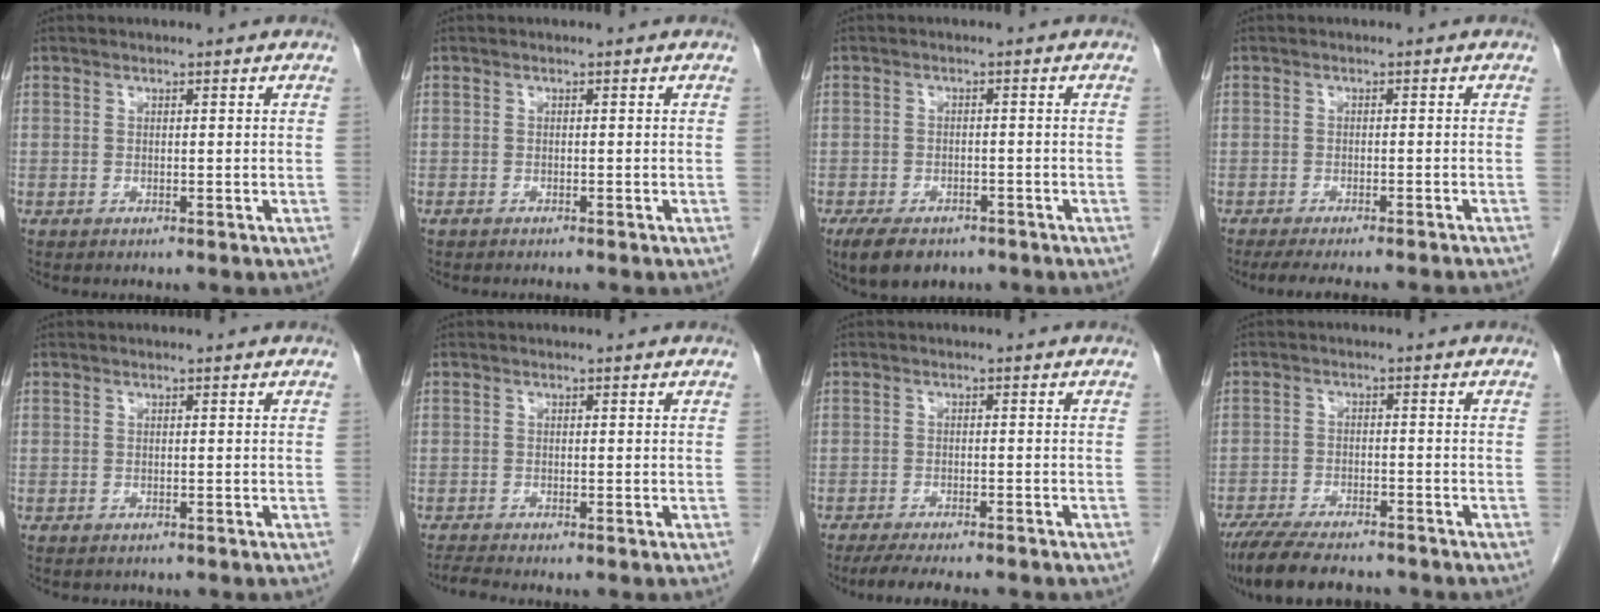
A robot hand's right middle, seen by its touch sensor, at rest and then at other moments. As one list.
[{"total": 1.2, "force": [-1.0, 0.2, 0.5], "torque": [-0.010, -0.002, -0.013]}, {"total": 7.4, "force": [-5.3, 3.6, 3.8], "torque": [-0.061, -0.004, -0.077]}, {"total": 12.5, "force": [-11.2, 1.1, 5.3], "torque": [-0.066, -0.014, -0.140]}, {"total": 1.1, "force": [-0.9, 0.5, 0.2], "torque": [-0.008, 0.000, -0.012]}, {"total": 1.7, "force": [-1.6, -0.5, 0.4], "torque": [-0.017, -0.010, -0.034]}, {"total": 10.0, "force": [-8.5, 1.7, 5.0], "torque": [-0.068, -0.010, -0.118]}, {"total": 12.2, "force": [-10.4, 2.7, 5.7], "torque": [-0.097, -0.013, -0.161]}]